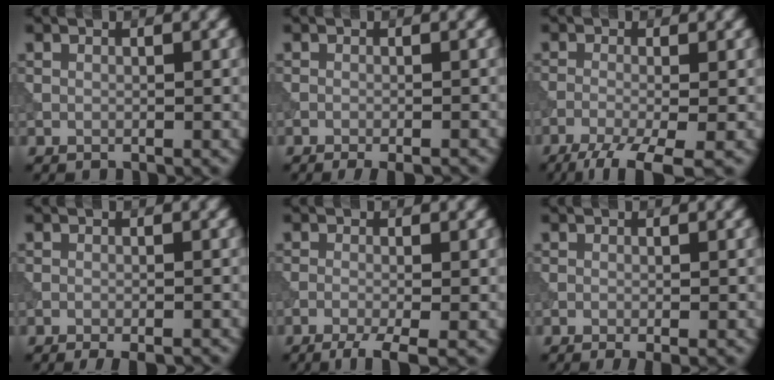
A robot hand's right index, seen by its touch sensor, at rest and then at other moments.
{"total": 3.1, "force": [-2.4, 0.6, 1.8], "torque": [-0.025, 0.001, -0.031]}
{"total": 6.2, "force": [-3.9, 1.6, 4.5], "torque": [-0.079, -0.012, -0.077]}
{"total": 3.6, "force": [-2.9, 0.8, 1.9], "torque": [-0.025, 0.000, -0.038]}
{"total": 3.6, "force": [-2.3, 0.7, 2.7], "torque": [-0.045, -0.004, -0.051]}
{"total": 2.3, "force": [-1.3, 0.7, 1.8], "torque": [-0.014, -0.005, -0.018]}